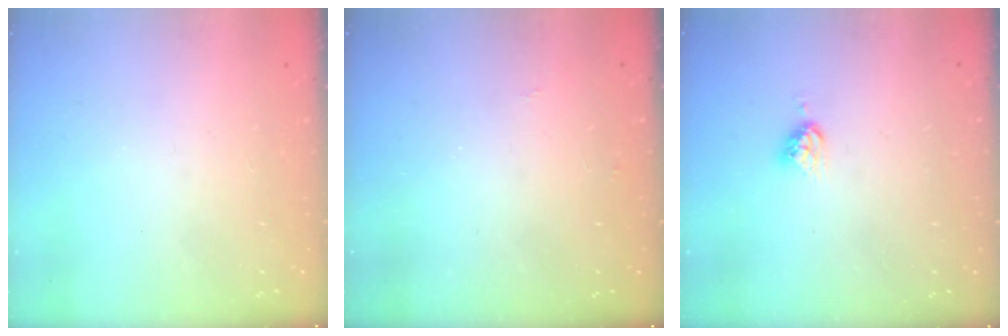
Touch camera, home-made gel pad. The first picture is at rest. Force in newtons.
{"total": 3.7, "press": 3.6, "slide": 0.5}
{"total": 4.9, "press": 4.8, "slide": 0.4}